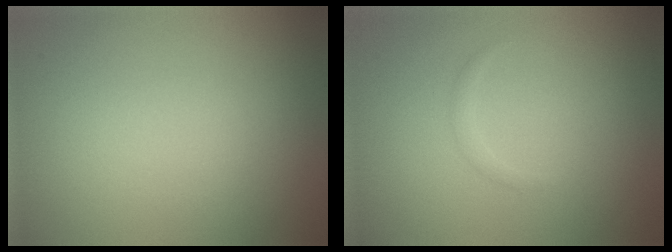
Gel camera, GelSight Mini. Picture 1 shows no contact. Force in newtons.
{"total": 0.6, "press": 0.6, "slide": 0.0}